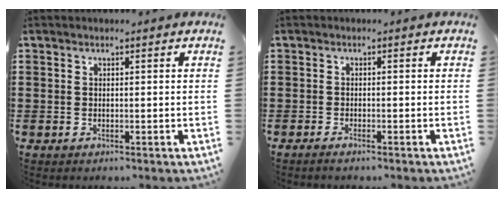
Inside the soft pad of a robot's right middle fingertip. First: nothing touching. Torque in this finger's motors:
{"motor_torque": [-0.35, 0.53, -0.01, -0.01]}